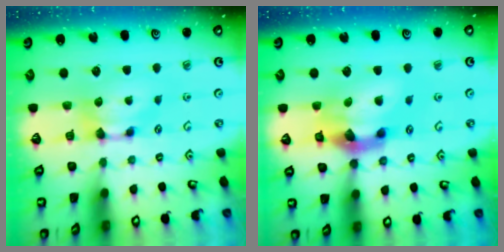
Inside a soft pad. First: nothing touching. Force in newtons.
{"total": 8.0, "press": 7.6, "slide": 2.7}